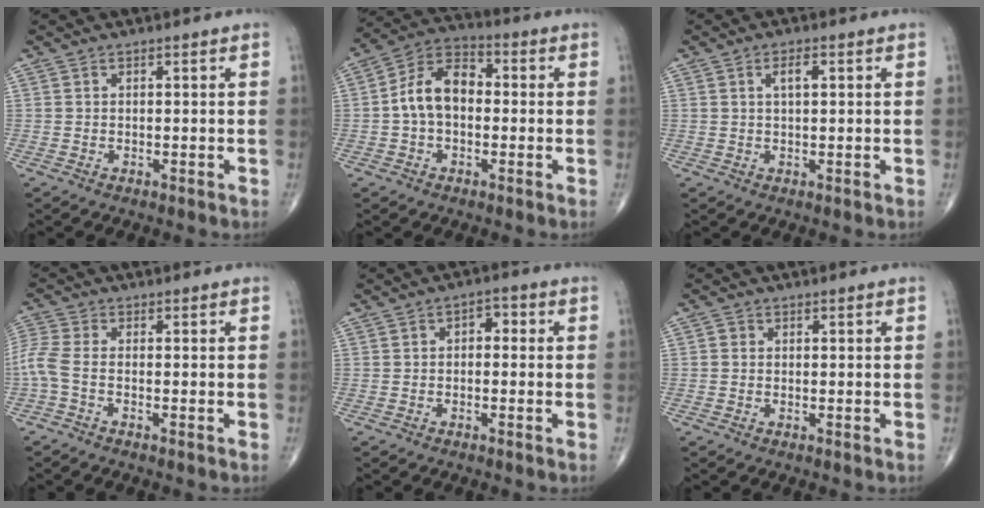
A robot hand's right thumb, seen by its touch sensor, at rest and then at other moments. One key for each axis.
{"total": 10.2, "fx": -0.4, "fy": 6.8, "fz": 7.6, "tx": -0.127, "ty": 0.034, "tz": -0.020}
{"total": 2.7, "fx": 0.8, "fy": 1.1, "fz": 2.3, "tx": -0.041, "ty": 0.002, "tz": 0.015}
{"total": 4.8, "fx": -1.7, "fy": 1.5, "fz": 4.2, "tx": -0.131, "ty": 0.011, "tz": -0.044}
{"total": 3.0, "fx": 0.1, "fy": 1.9, "fz": 2.3, "tx": -0.015, "ty": 0.012, "tz": -0.008}
{"total": 0.9, "fx": 0.0, "fy": 0.8, "fz": 0.3, "tx": 0.000, "ty": 0.002, "tz": -0.001}